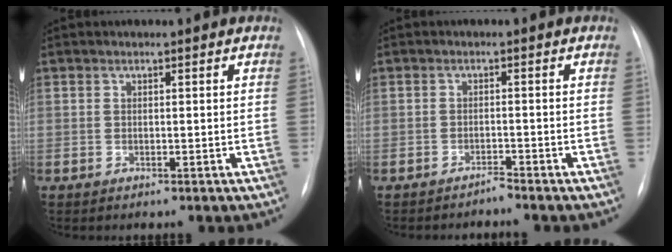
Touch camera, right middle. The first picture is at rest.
{"total": 1.2, "force": [-1.2, -0.2, -0.2], "torque": [0.009, -0.004, -0.016]}